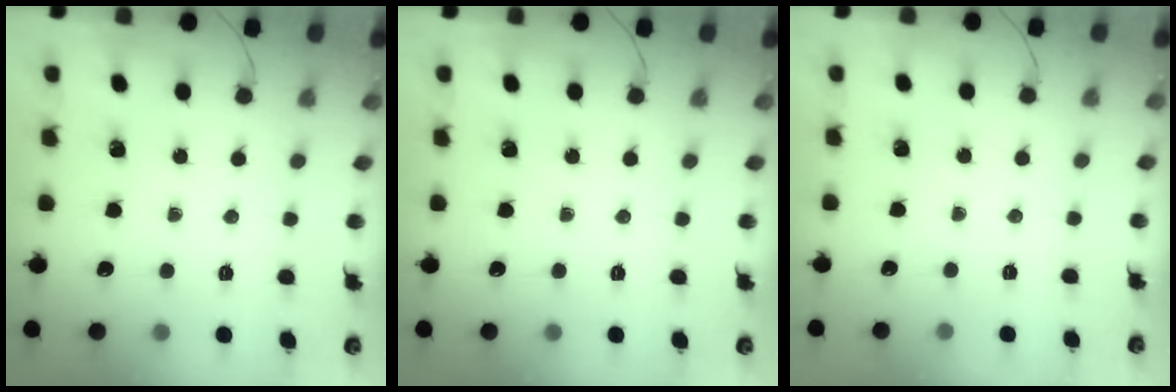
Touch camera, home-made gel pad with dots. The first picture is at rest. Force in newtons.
{"total": 0.0}
{"total": 2.4, "press": 2.4, "slide": 0.5}